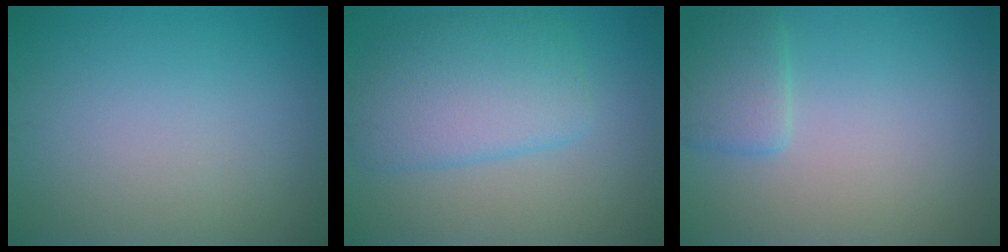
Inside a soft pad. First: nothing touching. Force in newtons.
{"total": 5.6, "press": 5.6, "slide": 0.1}
{"total": 2.4, "press": 2.3, "slide": 0.2}